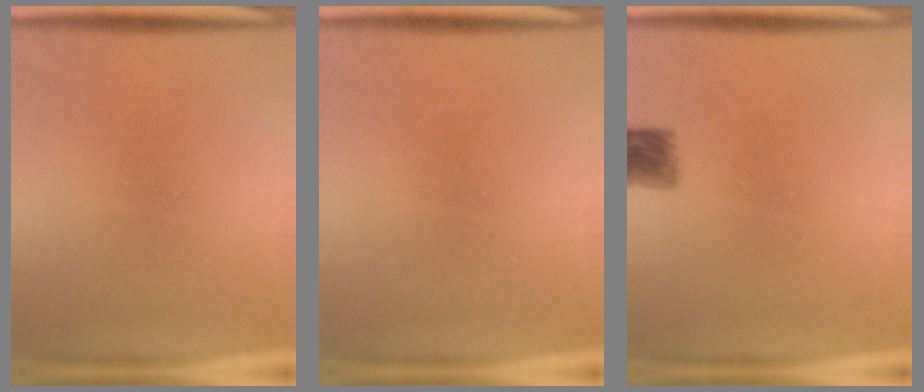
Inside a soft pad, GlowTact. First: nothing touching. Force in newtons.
{"total": 0.0}
{"total": 3.0}